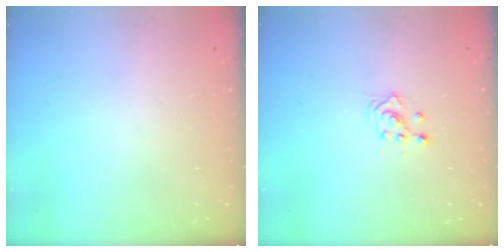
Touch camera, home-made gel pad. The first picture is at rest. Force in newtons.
{"total": 2.6, "press": 2.4, "slide": 1.0}